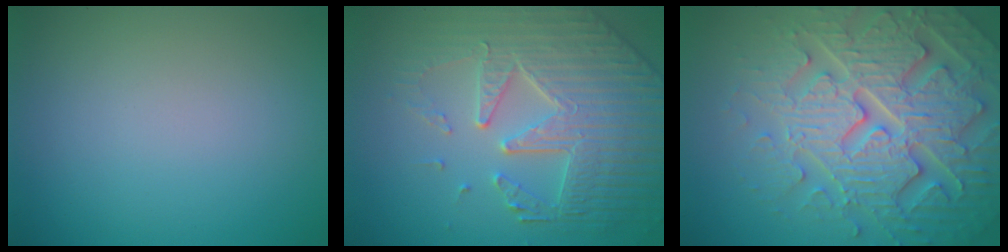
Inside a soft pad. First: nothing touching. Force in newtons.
{"total": 6.8, "press": 5.5, "slide": 4.0}
{"total": 8.2, "press": 7.9, "slide": 1.8}